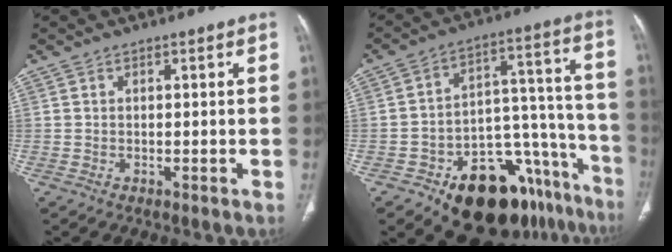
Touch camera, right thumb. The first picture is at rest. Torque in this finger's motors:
{"motor_torque": [1.37, -0.85, 0.69, -1.39, 0.36]}